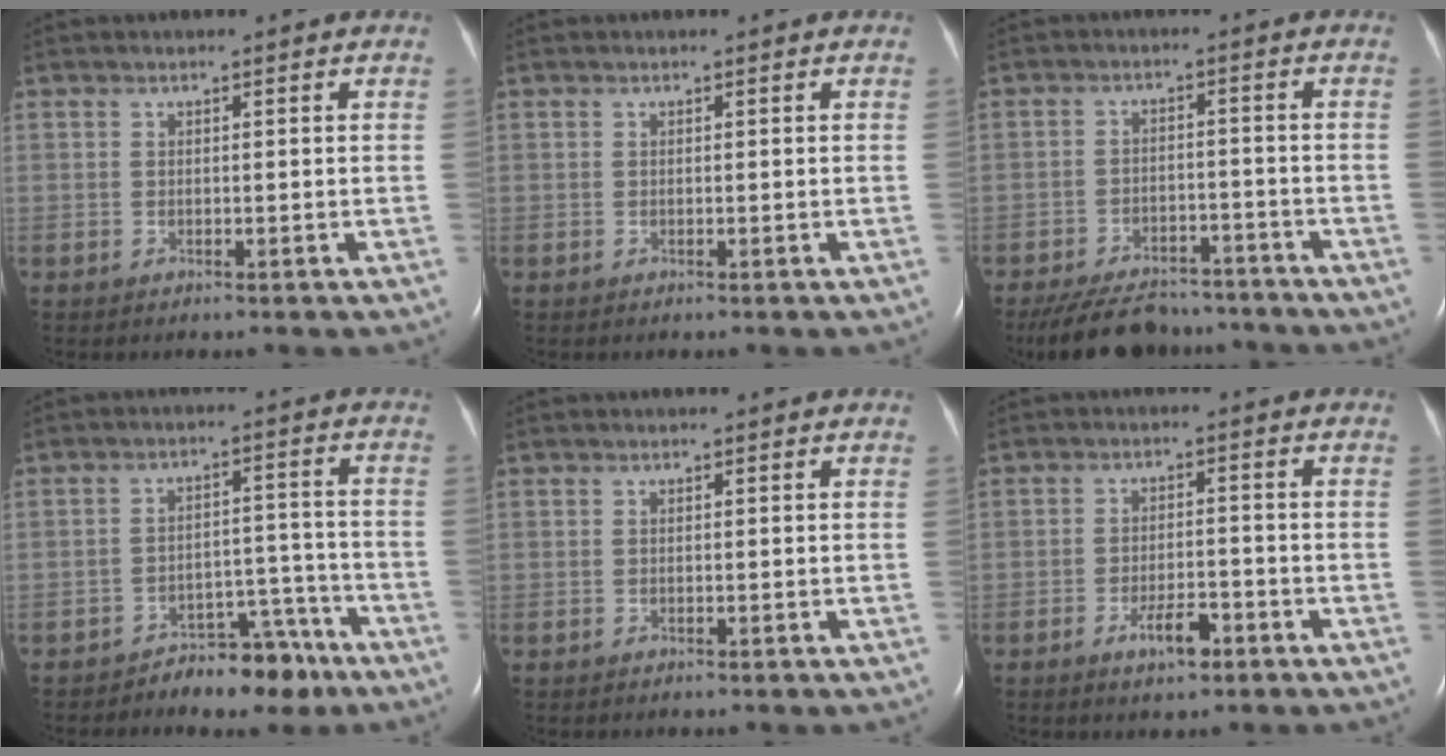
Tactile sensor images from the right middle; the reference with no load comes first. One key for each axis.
{"total": 0.0}
{"total": 13.1, "fx": -11.5, "fy": 4.5, "fz": 4.3, "tx": -0.080, "ty": -0.001, "tz": -0.164}
{"total": 6.8, "fx": -5.4, "fy": 3.0, "fz": 2.7, "tx": -0.027, "ty": 0.030, "tz": -0.080}
{"total": 0.0}
{"total": 4.5, "fx": -2.6, "fy": 1.3, "fz": 3.3, "tx": -0.061, "ty": 0.001, "tz": -0.042}